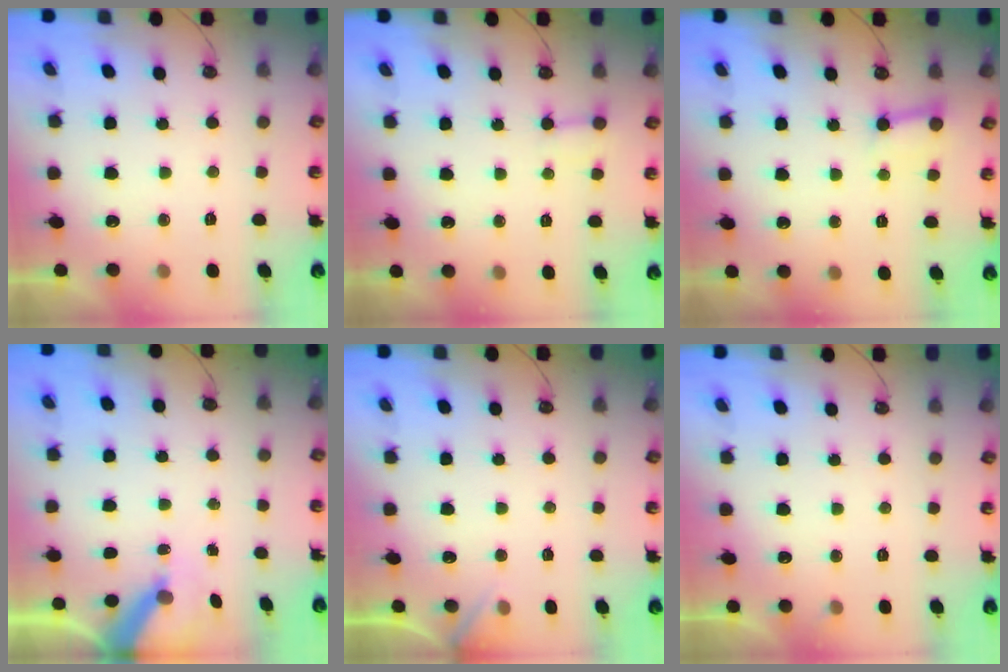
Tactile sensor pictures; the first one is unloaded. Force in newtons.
{"total": 4.3, "press": 4.2, "slide": 0.4}
{"total": 4.2, "press": 4.2, "slide": 0.5}
{"total": 6.5, "press": 6.5, "slide": 0.6}
{"total": 5.4, "press": 5.4, "slide": 0.7}
{"total": 1.8, "press": 1.8, "slide": 0.1}